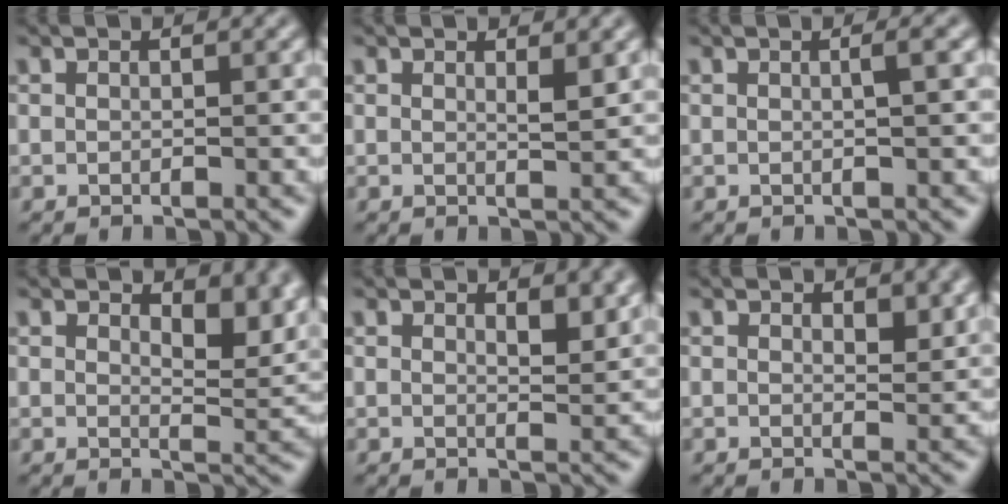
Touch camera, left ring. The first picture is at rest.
{"total": 1.1, "force": [0.6, 0.2, 0.8], "torque": [-0.011, -0.003, 0.010]}
{"total": 1.4, "force": [0.2, 0.4, 1.4], "torque": [-0.017, 0.006, -0.004]}
{"total": 4.5, "force": [2.5, 1.9, 3.3], "torque": [-0.045, -0.007, 0.032]}
{"total": 2.2, "force": [1.3, 0.8, 1.6], "torque": [-0.022, -0.006, 0.025]}
{"total": 1.6, "force": [0.9, 0.8, 1.1], "torque": [-0.012, -0.005, 0.018]}